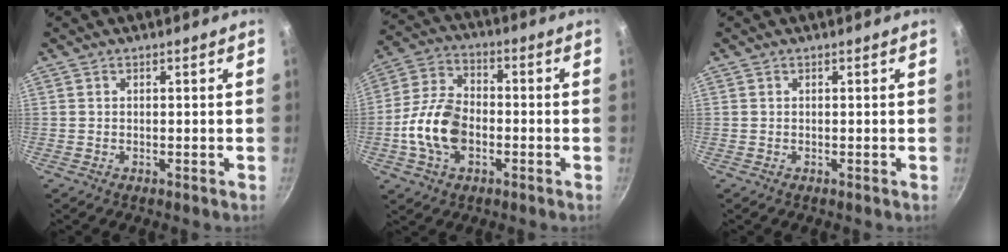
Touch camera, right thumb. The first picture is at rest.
{"total": 12.6, "force": [-2.9, 8.1, 9.2], "torque": [-0.165, 0.030, -0.064]}
{"total": 0.0}